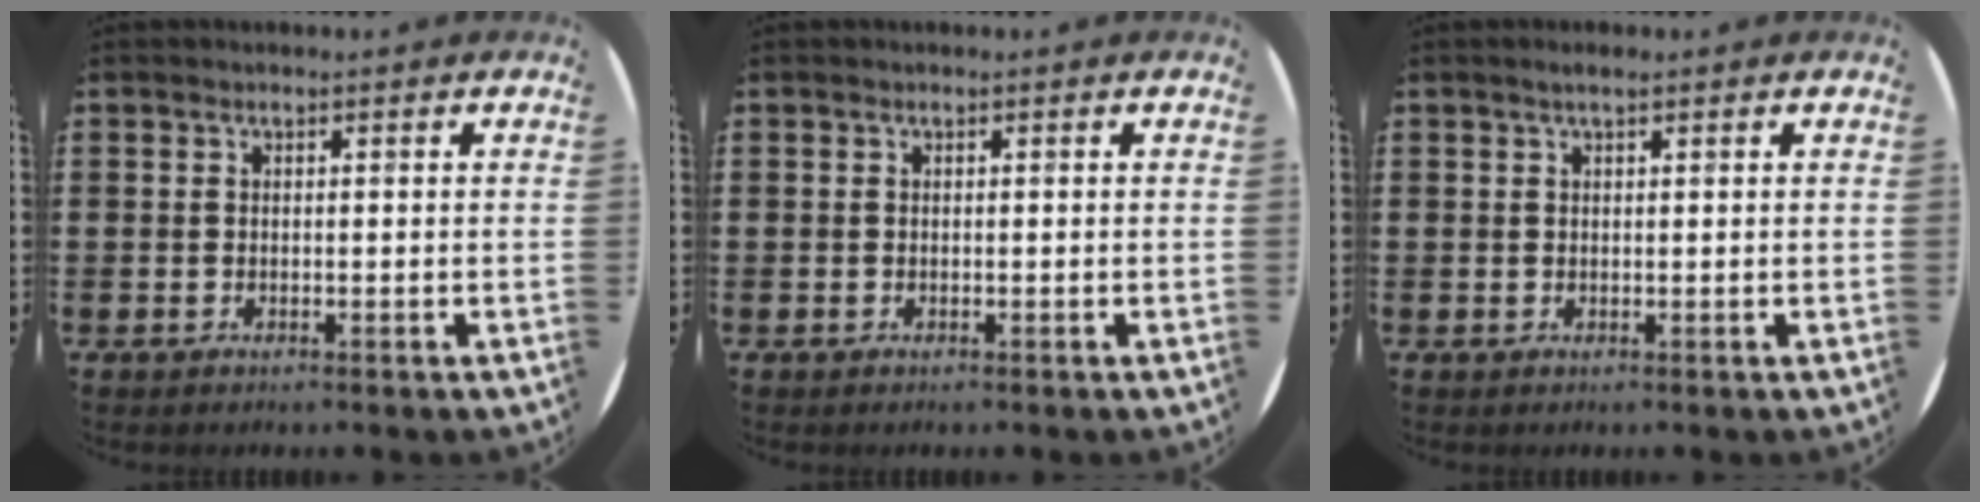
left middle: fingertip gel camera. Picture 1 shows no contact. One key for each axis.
{"total": 0.0}
{"total": 1.1, "fx": 0.7, "fy": 0.2, "fz": 0.8, "tx": -0.007, "ty": 0.000, "tz": 0.010}